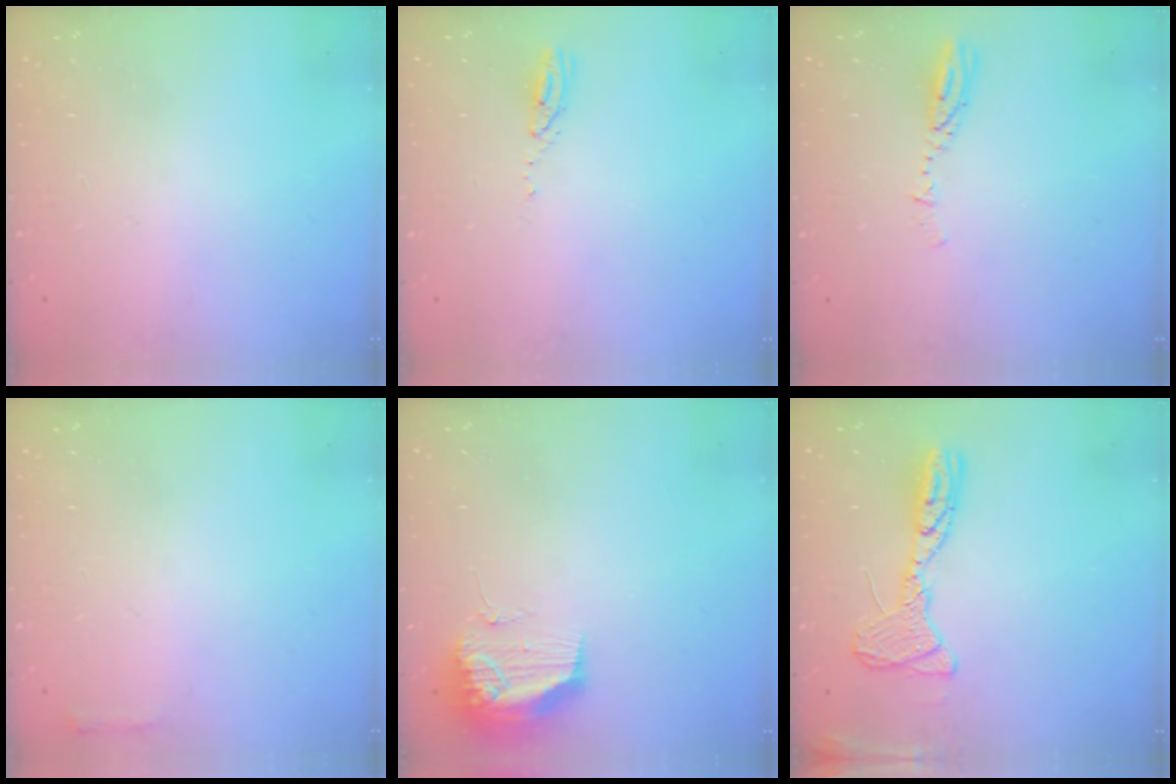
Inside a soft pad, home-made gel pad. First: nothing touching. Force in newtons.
{"total": 3.0, "press": 2.9, "slide": 0.3}
{"total": 3.4, "press": 3.4, "slide": 0.2}
{"total": 2.3, "press": 2.3, "slide": 0.5}
{"total": 11.1, "press": 11.1, "slide": 0.8}
{"total": 13.8, "press": 13.7, "slide": 1.3}